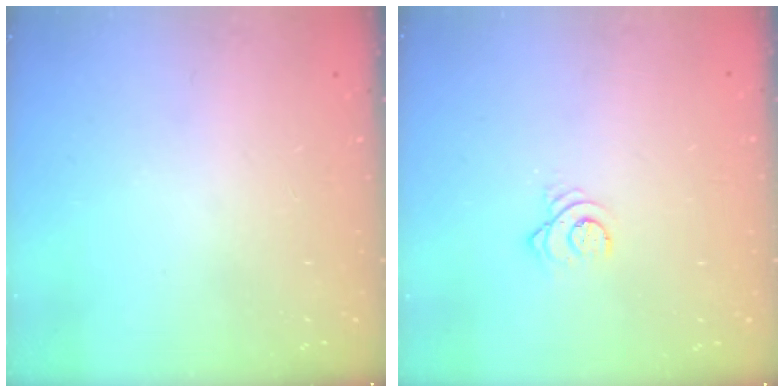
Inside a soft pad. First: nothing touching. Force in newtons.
{"total": 3.2, "press": 3.2, "slide": 0.3}